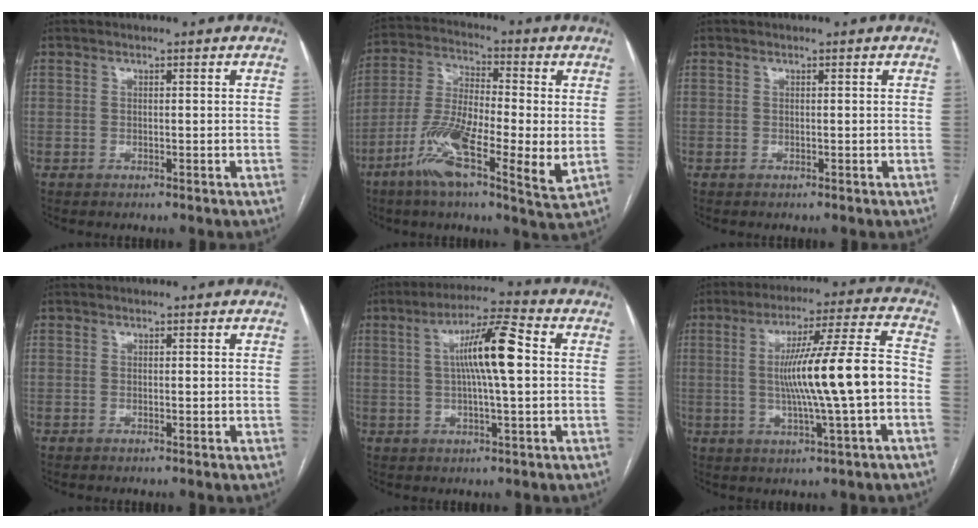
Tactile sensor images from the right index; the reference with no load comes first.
{"total": 13.1, "force": [-4.0, 2.0, 12.3], "torque": [-0.236, -0.011, -0.081]}
{"total": 0.0}
{"total": 0.6, "force": [0.0, 0.3, 0.5], "torque": [-0.010, 0.004, 0.006]}
{"total": 10.1, "force": [1.4, 0.7, 10.0], "torque": [-0.178, 0.015, 0.019]}
{"total": 14.6, "force": [-1.4, -0.2, 14.6], "torque": [-0.240, 0.013, -0.022]}